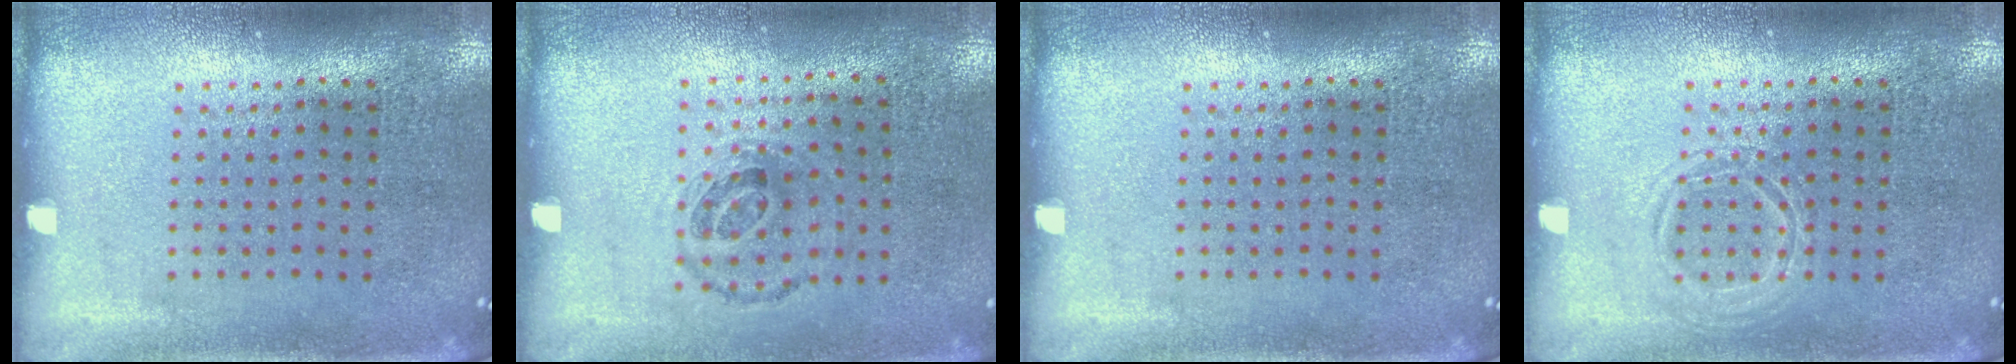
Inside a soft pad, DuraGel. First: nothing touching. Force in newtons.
{"total": 0.9, "press": 0.7, "slide": 0.6}
{"total": 0.0}
{"total": 1.3, "press": 1.3, "slide": 0.2}